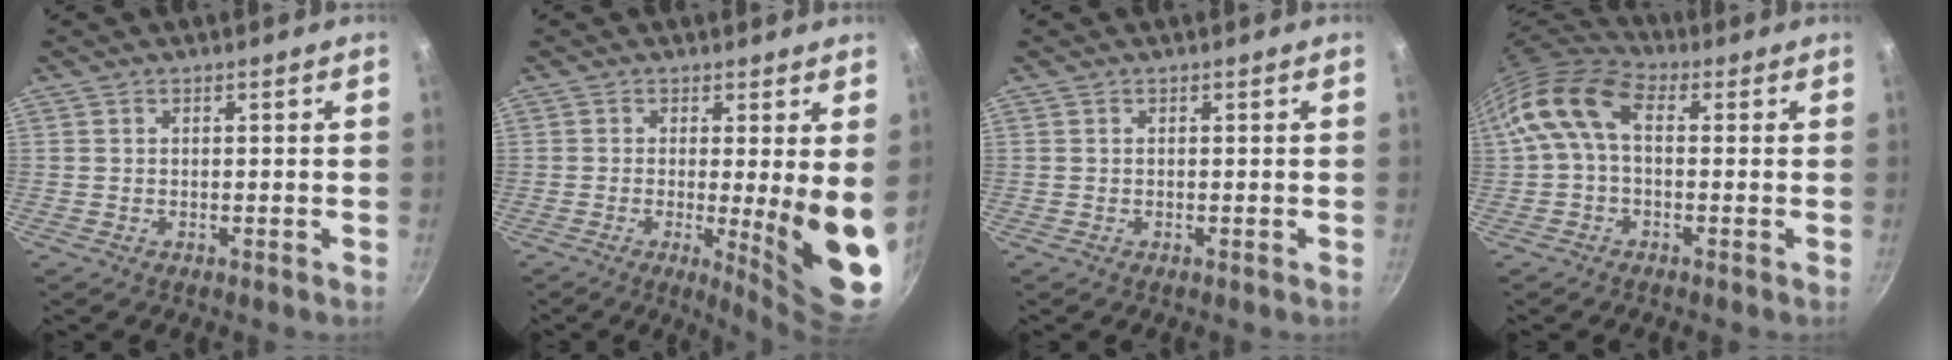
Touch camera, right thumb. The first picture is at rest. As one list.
[{"total": 11.8, "force": [-0.3, 1.7, 11.7], "torque": [-0.147, -0.035, 0.000]}, {"total": 0.0}, {"total": 10.4, "force": [1.3, 6.4, 8.1], "torque": [-0.154, 0.027, 0.005]}]